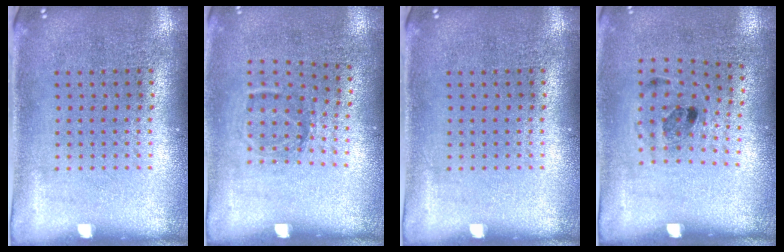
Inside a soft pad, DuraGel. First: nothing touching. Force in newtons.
{"total": 1.2, "press": 0.8, "slide": 0.8}
{"total": 0.0}
{"total": 1.2, "press": 0.7, "slide": 0.9}